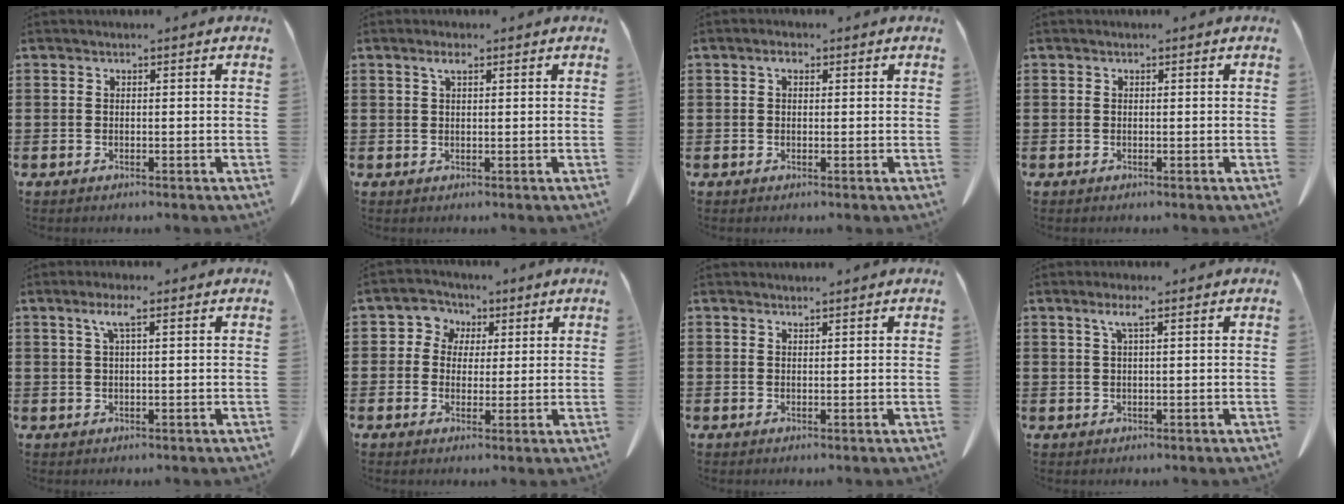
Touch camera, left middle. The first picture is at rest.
{"total": 1.9, "force": [1.0, 0.6, 1.5], "torque": [-0.033, 0.003, 0.016]}
{"total": 1.6, "force": [0.6, 0.9, 1.2], "torque": [-0.027, 0.009, 0.009]}
{"total": 0.0}
{"total": 2.9, "force": [1.3, 0.4, 2.6], "torque": [-0.055, 0.006, 0.021]}
{"total": 3.8, "force": [1.0, 3.6, 0.4], "torque": [-0.032, 0.010, 0.013]}
{"total": 0.9, "force": [0.9, 0.1, 0.1], "torque": [-0.005, -0.001, 0.018]}
{"total": 2.3, "force": [1.1, 0.3, 2.0], "torque": [-0.044, 0.003, 0.019]}